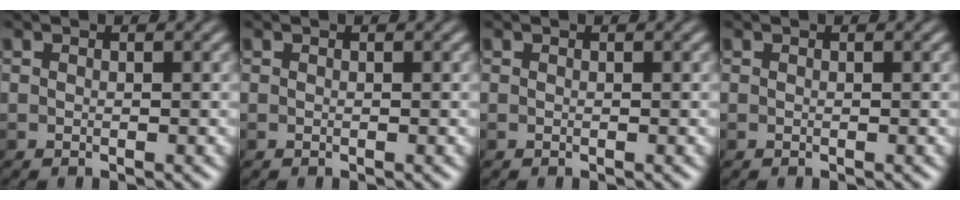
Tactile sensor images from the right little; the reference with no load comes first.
{"total": 0.0}
{"total": 0.0}
{"total": 0.0}